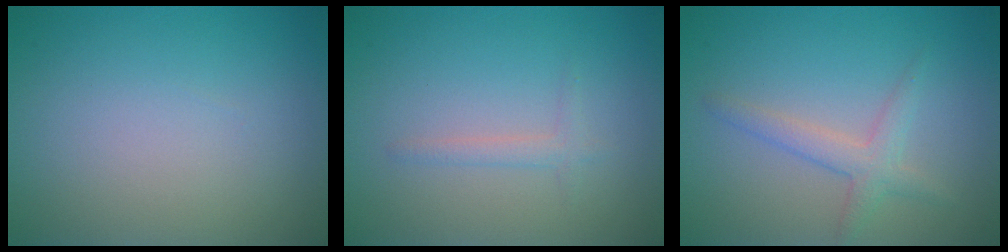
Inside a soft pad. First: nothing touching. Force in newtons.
{"total": 1.2, "press": 1.2, "slide": 0.0}
{"total": 2.3, "press": 2.3, "slide": 0.1}